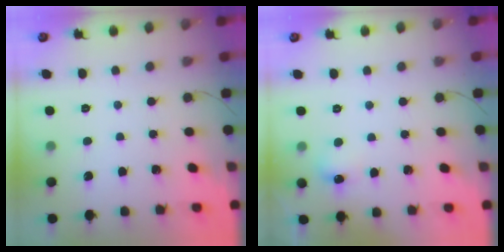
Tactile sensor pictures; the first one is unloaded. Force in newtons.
{"total": 5.7, "press": 5.5, "slide": 1.6}